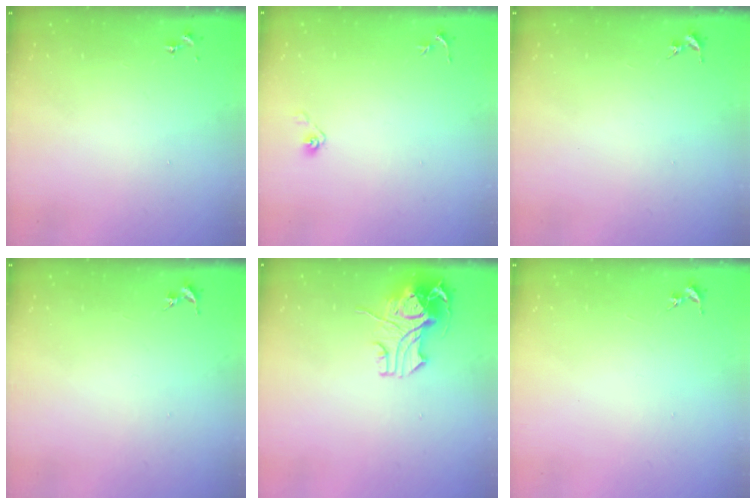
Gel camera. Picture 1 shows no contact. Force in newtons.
{"total": 3.6, "press": 2.9, "slide": 2.0}
{"total": 0.0}
{"total": 0.0}
{"total": 10.7, "press": 10.6, "slide": 1.8}
{"total": 0.0}